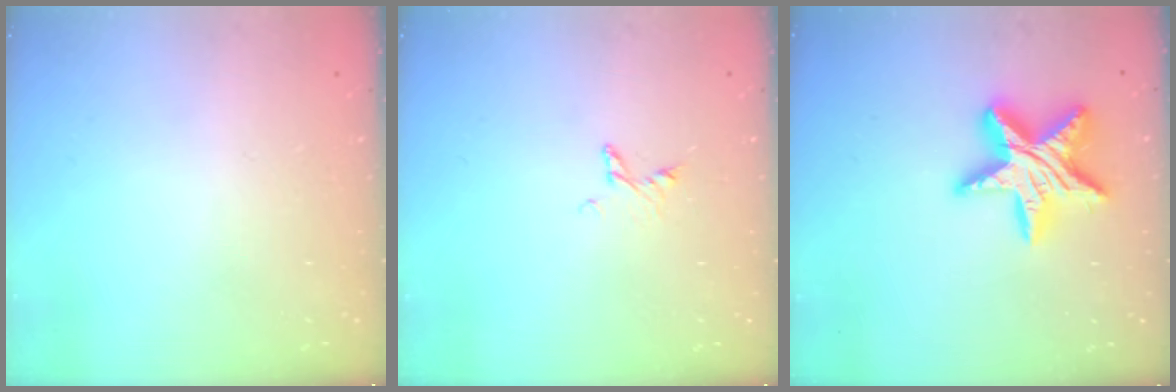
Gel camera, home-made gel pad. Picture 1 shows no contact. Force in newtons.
{"total": 3.8, "press": 3.8, "slide": 0.4}
{"total": 17.3, "press": 17.2, "slide": 1.3}